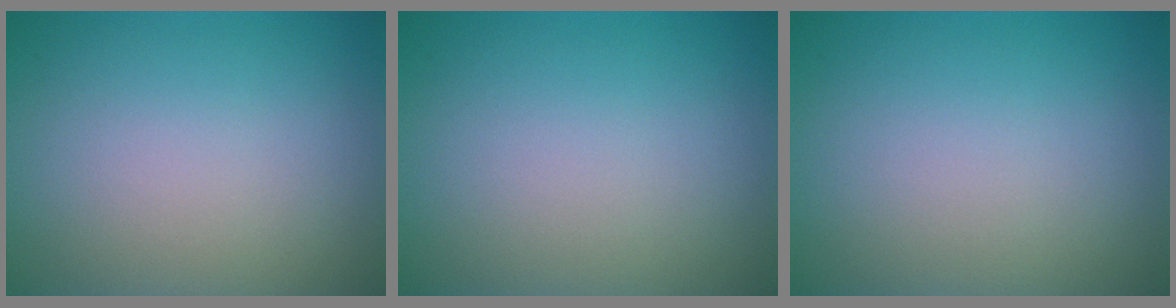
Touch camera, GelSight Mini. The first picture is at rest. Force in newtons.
{"total": 0.0}
{"total": 0.0}